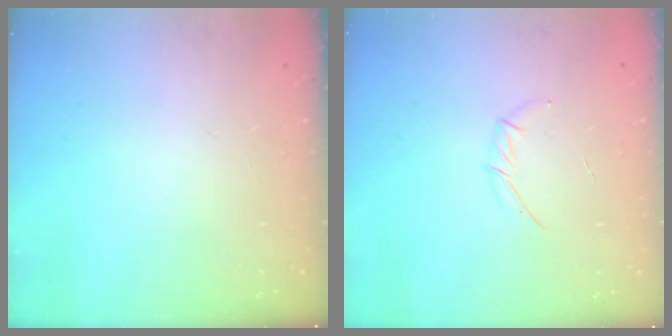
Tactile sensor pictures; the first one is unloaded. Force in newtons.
{"total": 3.3, "press": 3.2, "slide": 0.9}